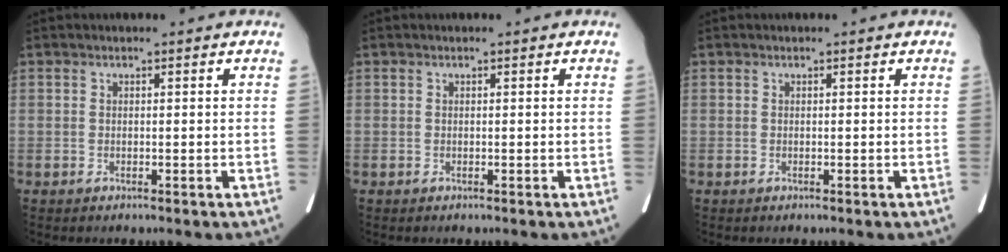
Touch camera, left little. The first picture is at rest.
{"total": 0.0}
{"total": 0.0}